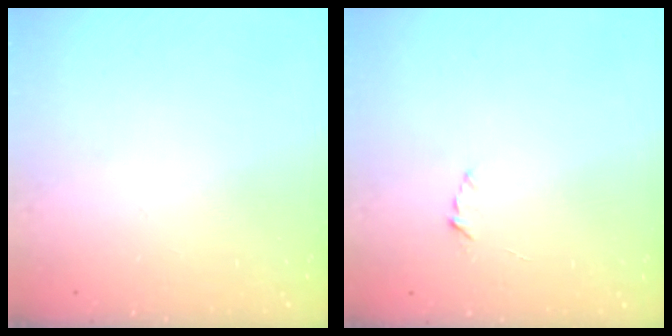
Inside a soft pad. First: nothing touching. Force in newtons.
{"total": 1.9, "press": 1.9, "slide": 0.2}